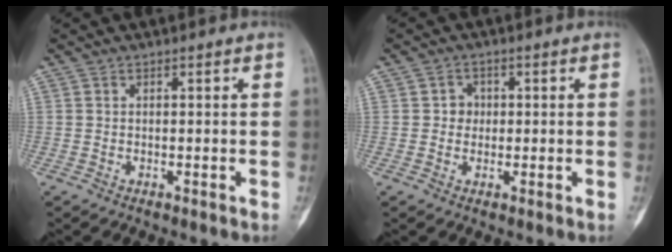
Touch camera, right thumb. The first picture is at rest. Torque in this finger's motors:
{"motor_torque": [-0.04, 0.03, 0.06, -0.07, 0.00]}